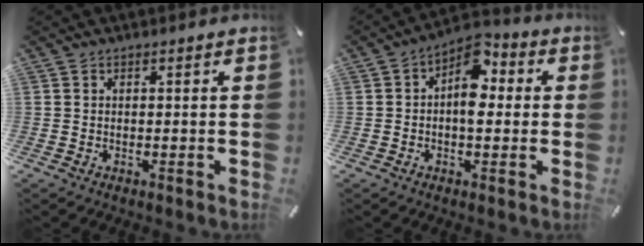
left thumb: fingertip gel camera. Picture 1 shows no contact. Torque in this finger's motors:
{"motor_torque": [0.75, 0.52, 0.39, -0.27, 0.30]}